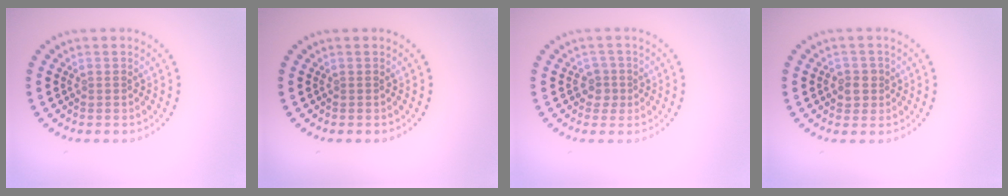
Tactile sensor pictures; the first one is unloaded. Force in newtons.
{"total": 0.0}
{"total": 1.7, "press": 1.3, "slide": 1.0}
{"total": 1.8, "press": 1.8, "slide": 0.5}